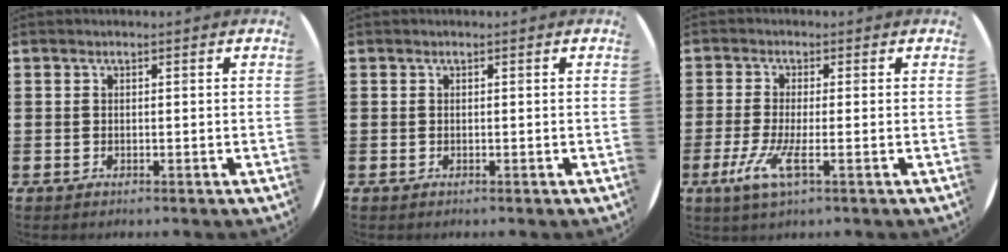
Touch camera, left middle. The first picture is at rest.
{"total": 0.0}
{"total": 4.4, "force": [-1.3, 0.4, 4.2], "torque": [-0.095, -0.016, -0.028]}